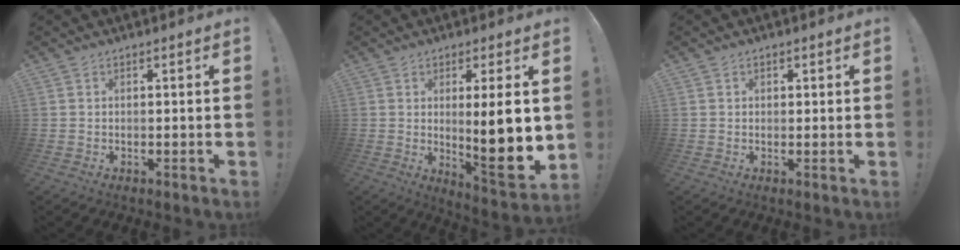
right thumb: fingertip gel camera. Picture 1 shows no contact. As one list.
[{"total": 13.8, "force": [1.4, 2.2, 13.6], "torque": [-0.189, -0.024, 0.021]}, {"total": 0.8, "force": [0.4, 0.6, 0.2], "torque": [0.003, -0.002, 0.006]}]